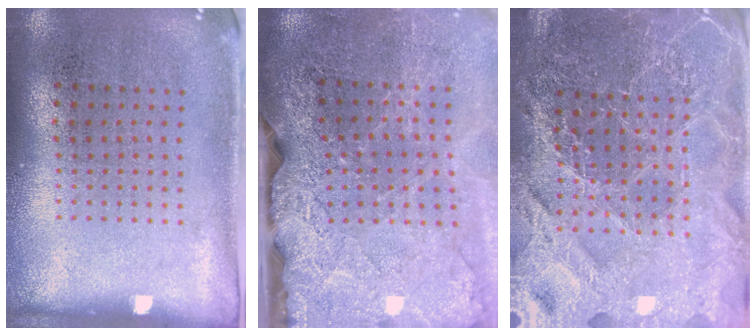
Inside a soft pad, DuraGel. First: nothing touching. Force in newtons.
{"total": 4.0, "press": 3.4, "slide": 2.1}
{"total": 5.0, "press": 4.5, "slide": 2.1}